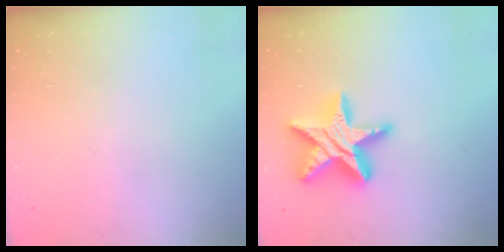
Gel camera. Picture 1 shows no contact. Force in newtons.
{"total": 18.9, "press": 18.8, "slide": 1.5}